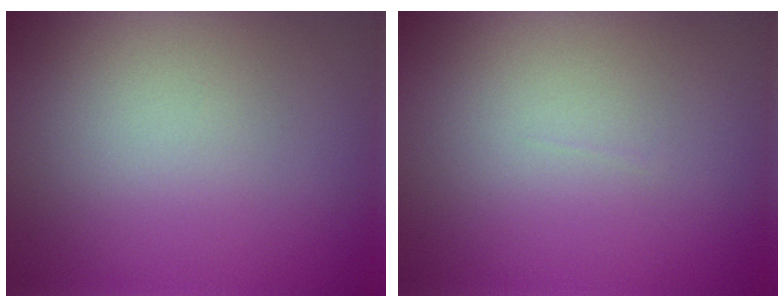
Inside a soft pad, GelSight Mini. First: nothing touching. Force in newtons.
{"total": 0.0}